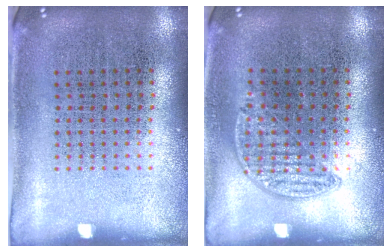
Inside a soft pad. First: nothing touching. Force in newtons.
{"total": 0.8, "press": 0.6, "slide": 0.5}